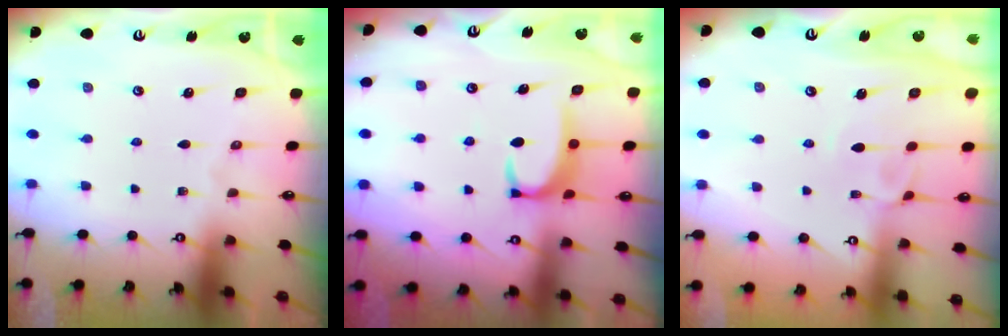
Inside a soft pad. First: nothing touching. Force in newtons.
{"total": 3.2, "press": 3.1, "slide": 0.4}
{"total": 1.8, "press": 1.6, "slide": 0.8}